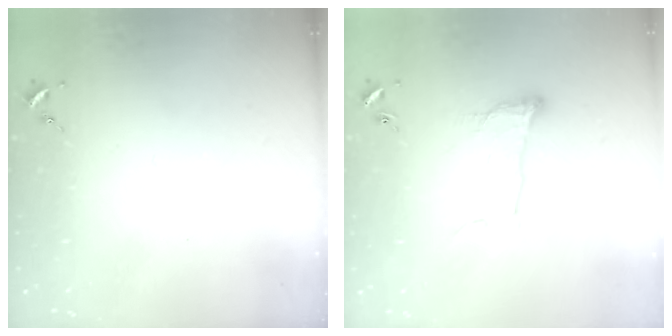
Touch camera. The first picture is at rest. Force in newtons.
{"total": 7.8, "press": 7.8, "slide": 0.1}